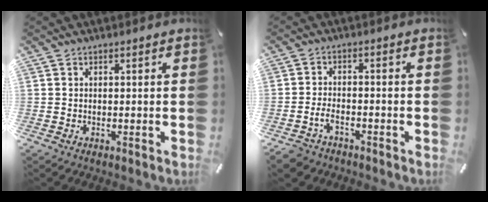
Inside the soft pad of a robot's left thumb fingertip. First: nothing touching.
{"total": 4.1, "force": [-2.6, 2.2, 2.2], "torque": [-0.054, 0.009, -0.054]}